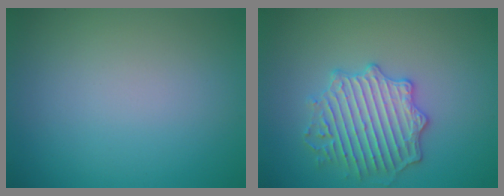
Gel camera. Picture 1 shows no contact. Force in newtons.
{"total": 4.1, "press": 4.0, "slide": 0.5}